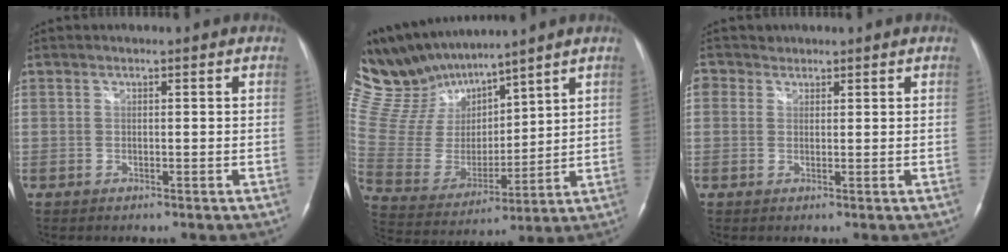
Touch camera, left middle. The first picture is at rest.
{"total": 15.2, "force": [13.8, 4.0, 5.1], "torque": [-0.119, 0.012, 0.282]}
{"total": 2.2, "force": [1.3, 1.8, 0.1], "torque": [-0.002, 0.013, 0.020]}